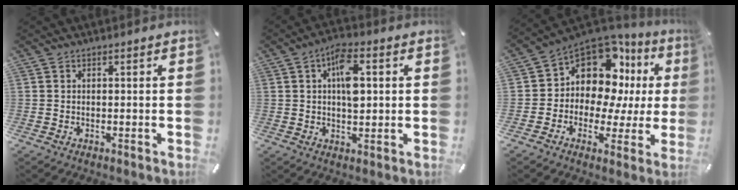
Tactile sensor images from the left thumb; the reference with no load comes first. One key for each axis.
{"total": 8.4, "fx": 1.8, "fy": 4.5, "fz": 6.9, "tx": -0.106, "ty": 0.002, "tz": 0.025}
{"total": 12.0, "fx": 5.0, "fy": 8.9, "fz": 6.3, "tx": -0.102, "ty": -0.060, "tz": 0.087}